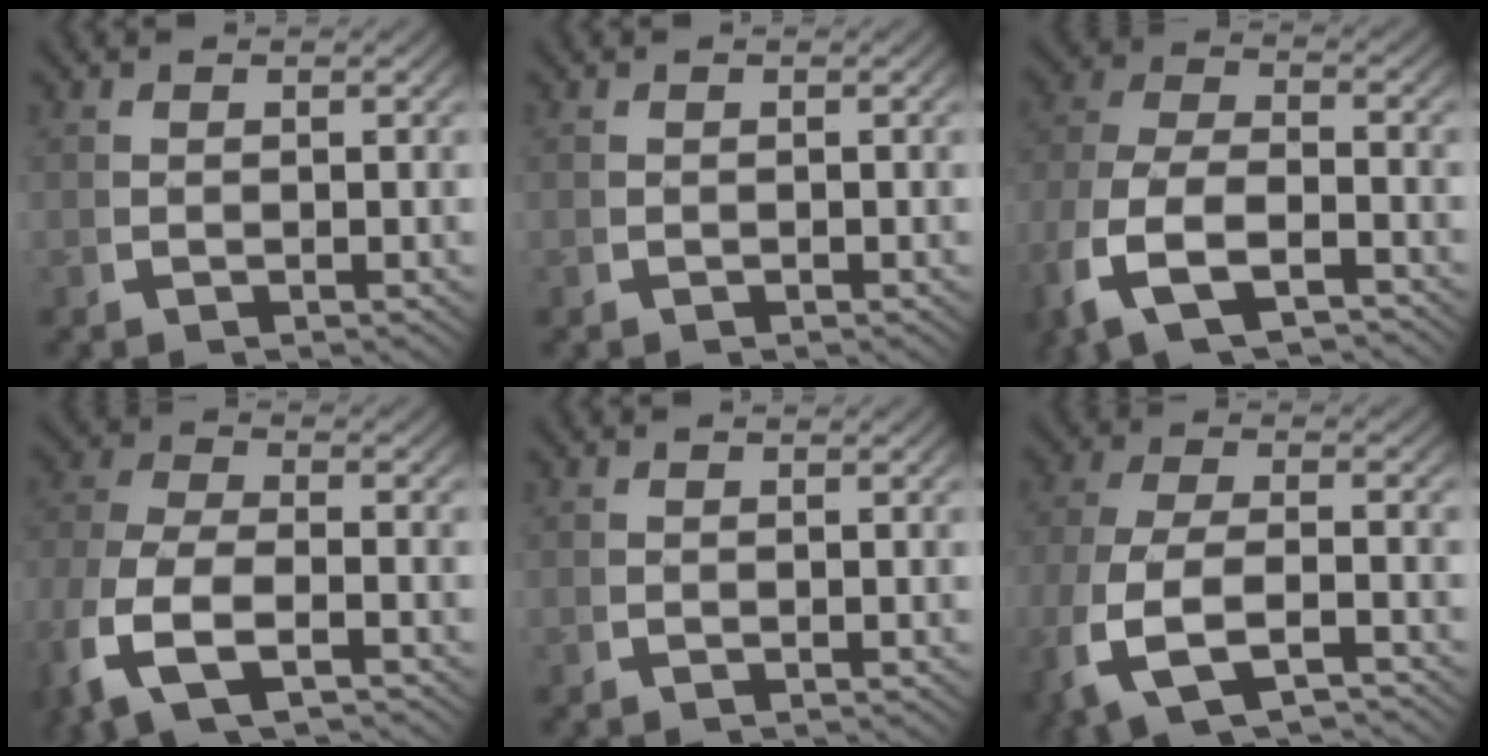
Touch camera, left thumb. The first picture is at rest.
{"total": 0.0}
{"total": 8.4, "force": [-2.1, 5.5, 6.1], "torque": [-0.155, -0.033, -0.023]}
{"total": 7.8, "force": [-1.7, 4.8, 5.9], "torque": [-0.153, -0.026, -0.017]}
{"total": 0.0}
{"total": 8.3, "force": [-2.3, 4.7, 6.4], "torque": [-0.169, -0.025, -0.025]}